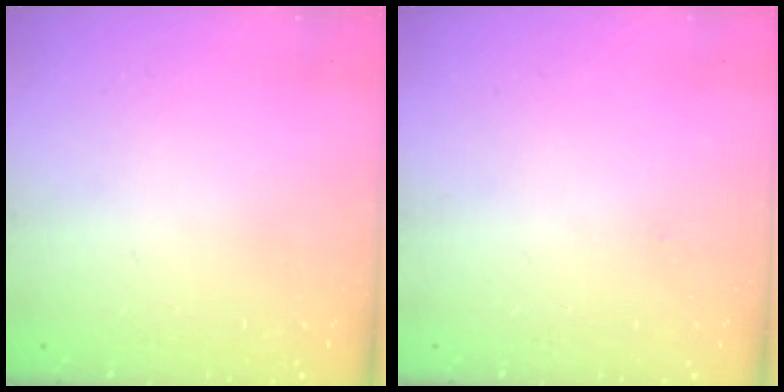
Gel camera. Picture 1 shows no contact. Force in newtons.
{"total": 9.0, "press": 1.4, "slide": 8.9}